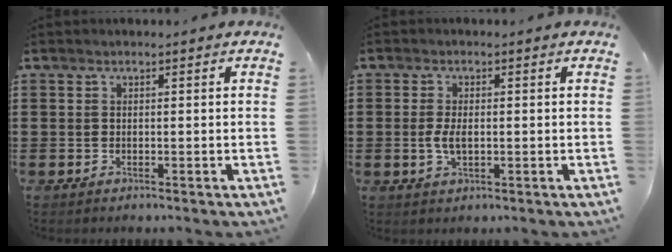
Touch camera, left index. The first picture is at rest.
{"total": 3.2, "force": [-0.2, 1.4, 2.9], "torque": [-0.069, -0.003, -0.009]}